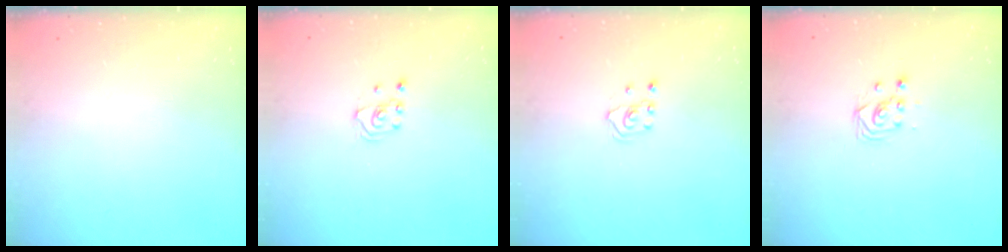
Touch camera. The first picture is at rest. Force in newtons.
{"total": 2.1, "press": 2.1, "slide": 0.1}
{"total": 2.1, "press": 1.8, "slide": 0.9}
{"total": 2.9, "press": 2.9, "slide": 0.2}